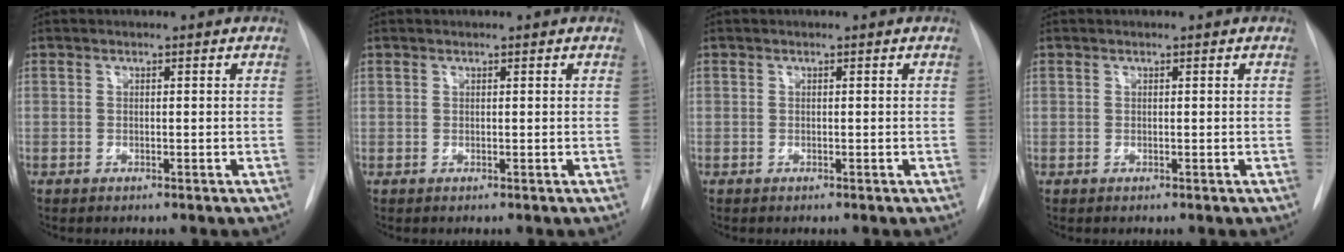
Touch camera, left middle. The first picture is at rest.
{"total": 0.0}
{"total": 0.0}
{"total": 0.0}